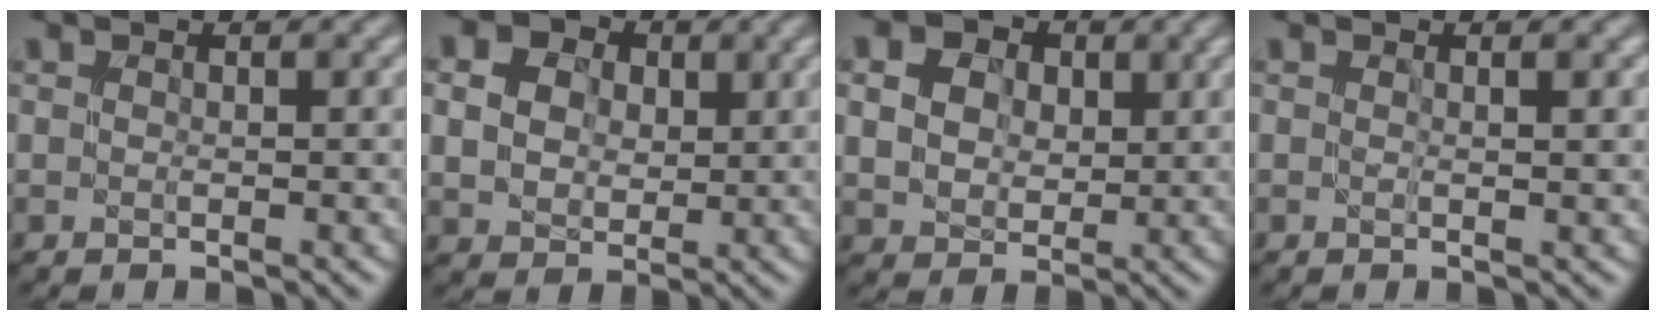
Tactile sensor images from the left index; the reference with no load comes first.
{"total": 5.4, "force": [1.9, 4.1, 2.9], "torque": [-0.080, 0.006, 0.024]}
{"total": 7.1, "force": [3.0, 5.2, 3.8], "torque": [-0.092, 0.021, 0.041]}
{"total": 1.2, "force": [0.2, 0.3, 1.1], "torque": [-0.014, -0.001, -0.003]}